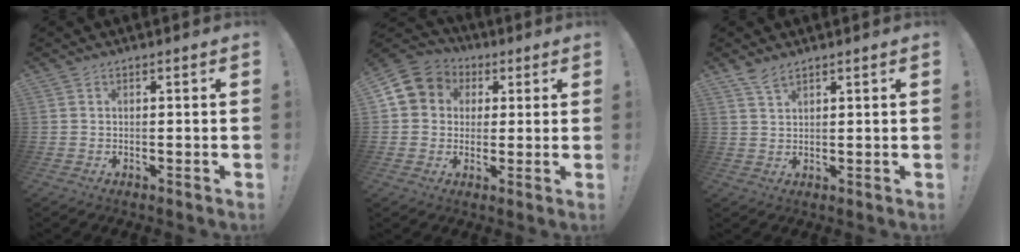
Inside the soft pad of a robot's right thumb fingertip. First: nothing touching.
{"total": 8.4, "force": [1.8, 7.7, 2.8], "torque": [-0.041, -0.004, 0.038]}
{"total": 4.2, "force": [3.5, 1.2, 2.1], "torque": [-0.038, -0.019, 0.065]}